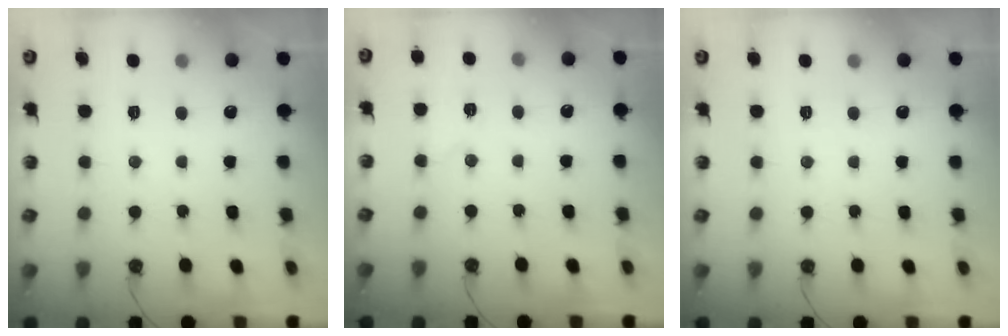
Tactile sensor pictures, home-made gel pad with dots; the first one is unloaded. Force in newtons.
{"total": 5.4, "press": 5.0, "slide": 2.1}
{"total": 0.0}